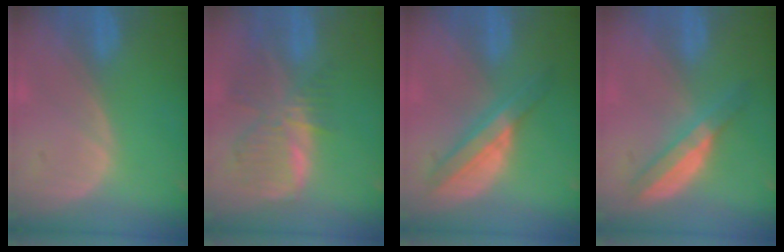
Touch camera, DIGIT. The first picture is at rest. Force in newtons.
{"total": 8.7, "press": 7.5, "slide": 4.3}
{"total": 6.0, "press": 6.0, "slide": 0.1}
{"total": 6.2, "press": 5.4, "slide": 3.1}